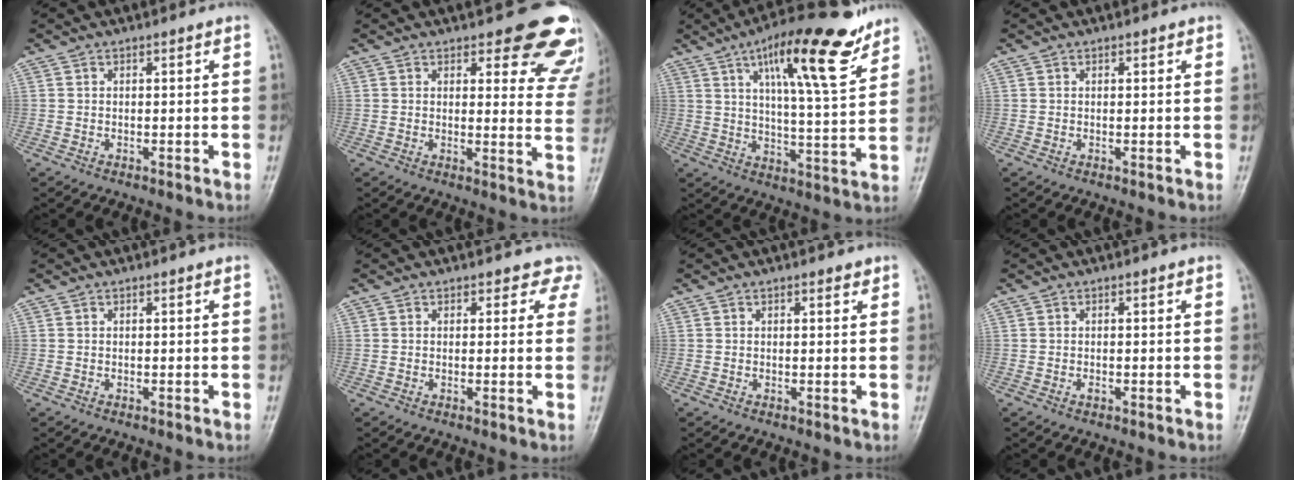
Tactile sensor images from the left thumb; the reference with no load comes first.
{"total": 14.2, "force": [11.1, 5.3, 7.0], "torque": [-0.020, -0.070, 0.103]}
{"total": 17.7, "force": [10.5, 4.2, 13.6], "torque": [-0.191, -0.046, 0.167]}
{"total": 0.5, "force": [0.4, 0.3, 0.2], "torque": [0.000, -0.002, 0.002]}
{"total": 0.0}
{"total": 3.7, "force": [2.9, 2.3, 0.2], "torque": [0.037, -0.011, 0.008]}
{"total": 1.0, "force": [0.6, 0.5, 0.6], "torque": [-0.004, -0.002, 0.007]}
{"total": 0.5, "force": [-0.2, 0.3, 0.3], "torque": [-0.005, 0.000, -0.005]}